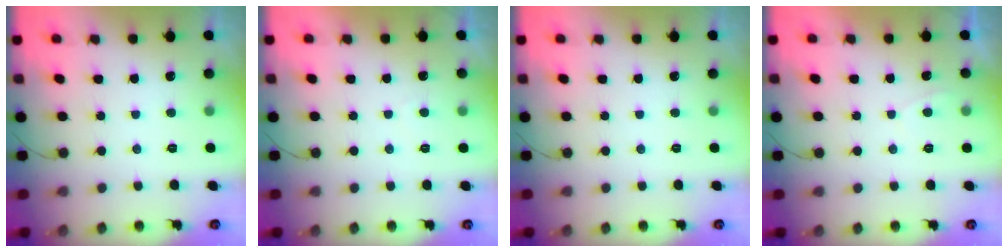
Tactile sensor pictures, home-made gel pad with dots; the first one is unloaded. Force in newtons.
{"total": 1.0, "press": 0.8, "slide": 0.5}
{"total": 0.0}
{"total": 0.0}